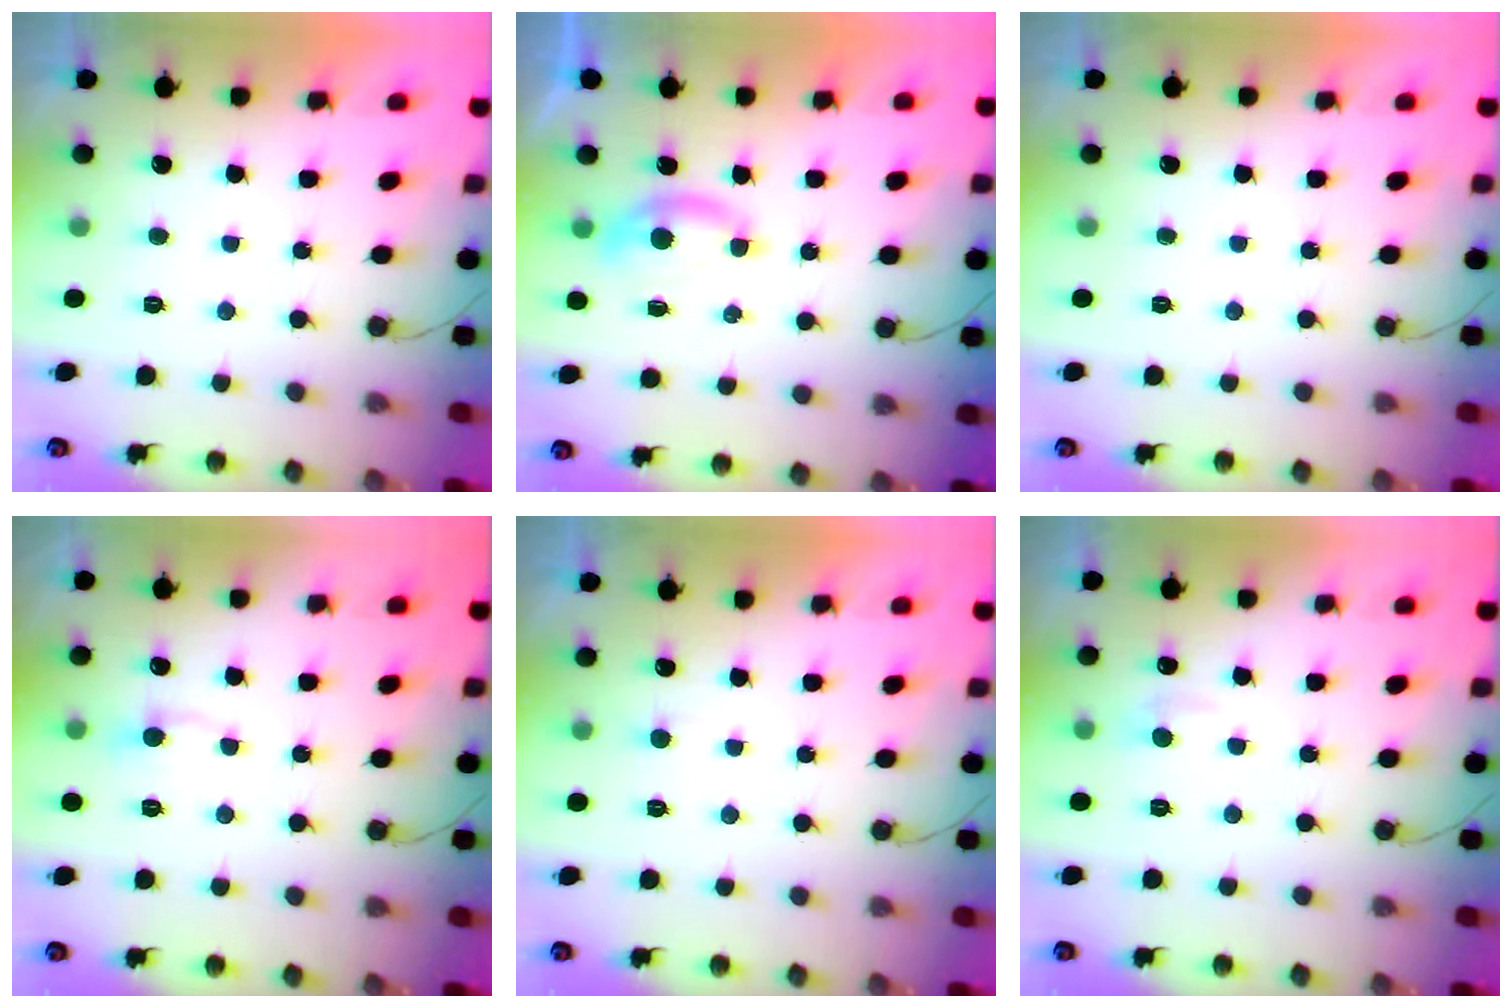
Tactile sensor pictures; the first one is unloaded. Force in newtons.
{"total": 5.1, "press": 5.1, "slide": 0.6}
{"total": 0.0}
{"total": 4.0, "press": 3.9, "slide": 0.5}
{"total": 2.3, "press": 2.3, "slide": 0.3}
{"total": 5.6, "press": 5.5, "slide": 0.7}